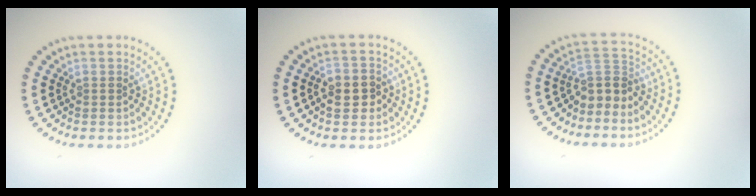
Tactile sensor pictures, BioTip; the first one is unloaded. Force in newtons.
{"total": 2.3, "press": 2.2, "slide": 0.6}
{"total": 3.0, "press": 2.1, "slide": 2.0}